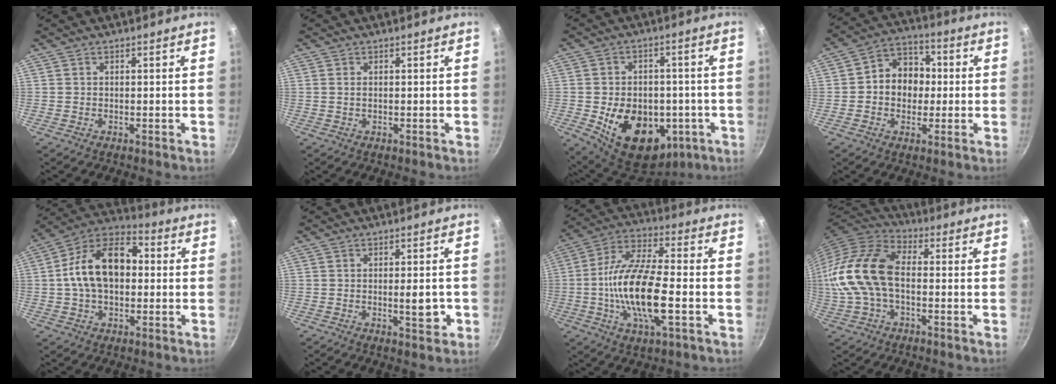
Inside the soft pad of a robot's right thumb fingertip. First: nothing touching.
{"total": 0.8, "force": [0.1, 0.4, 0.6], "torque": [-0.011, 0.001, 0.001]}
{"total": 19.2, "force": [-4.8, 13.8, 12.5], "torque": [-0.162, 0.014, -0.050]}
{"total": 10.8, "force": [0.1, 8.8, 6.2], "torque": [-0.049, 0.022, -0.014]}
{"total": 16.9, "force": [0.8, 11.1, 12.8], "torque": [-0.186, 0.038, -0.006]}
{"total": 4.6, "force": [-0.9, 1.8, 4.2], "torque": [-0.041, 0.002, -0.013]}
{"total": 17.8, "force": [-3.5, 6.4, 16.2], "torque": [-0.306, 0.026, -0.078]}
{"total": 17.7, "force": [-0.9, 10.9, 13.9], "torque": [-0.280, 0.035, -0.030]}